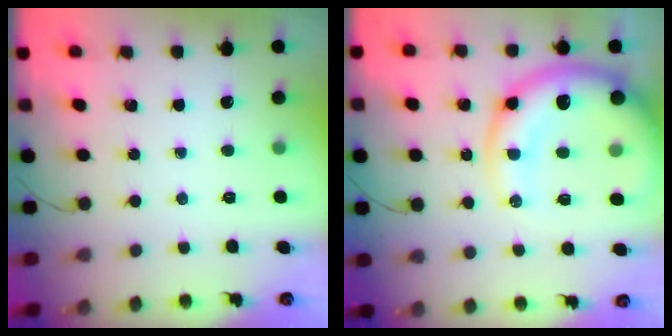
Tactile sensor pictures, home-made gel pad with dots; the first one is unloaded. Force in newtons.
{"total": 19.5, "press": 18.9, "slide": 4.5}